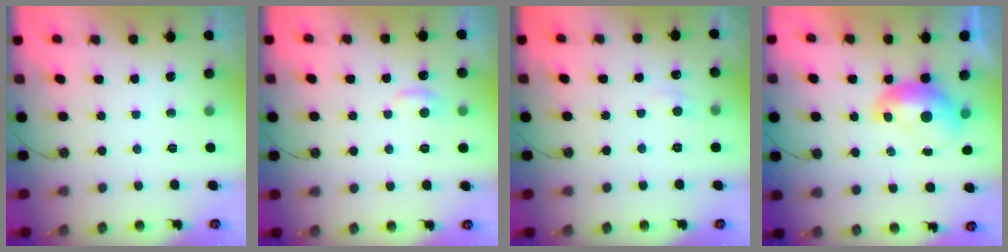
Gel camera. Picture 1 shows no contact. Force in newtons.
{"total": 1.0, "press": 0.7, "slide": 0.7}
{"total": 1.5, "press": 1.4, "slide": 0.6}
{"total": 2.1, "press": 2.1, "slide": 0.3}